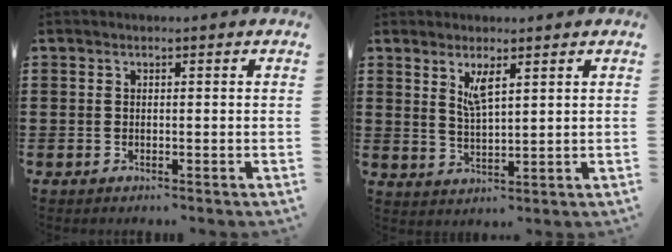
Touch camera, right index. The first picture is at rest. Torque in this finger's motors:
{"motor_torque": [0.08, 0.11, 0.36, 0.05]}